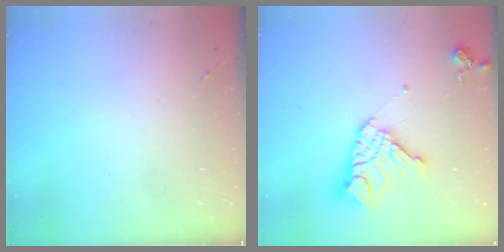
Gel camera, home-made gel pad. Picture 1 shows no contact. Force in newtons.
{"total": 16.4, "press": 16.3, "slide": 2.1}